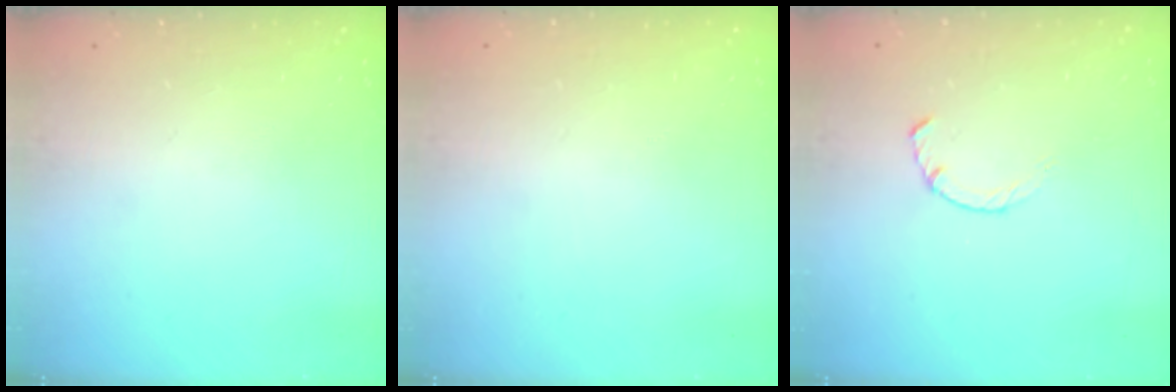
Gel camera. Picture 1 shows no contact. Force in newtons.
{"total": 2.5, "press": 2.5, "slide": 0.2}
{"total": 2.4, "press": 2.3, "slide": 0.4}